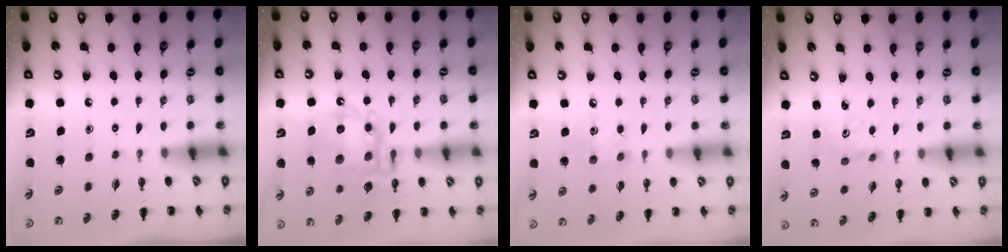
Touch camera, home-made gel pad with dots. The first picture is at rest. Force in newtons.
{"total": 16.6, "press": 16.2, "slide": 3.6}
{"total": 6.4, "press": 6.3, "slide": 1.4}
{"total": 2.0, "press": 1.9, "slide": 0.7}